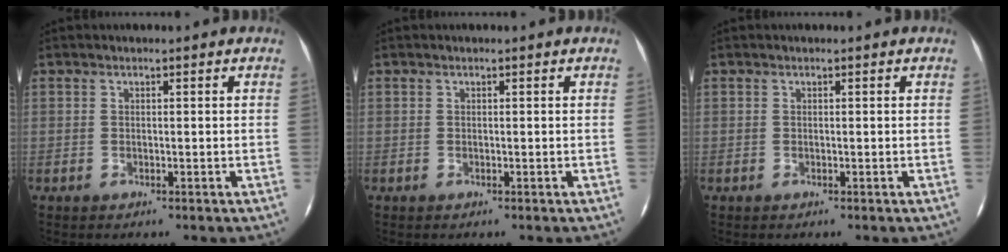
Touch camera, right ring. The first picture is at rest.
{"total": 0.0}
{"total": 0.0}